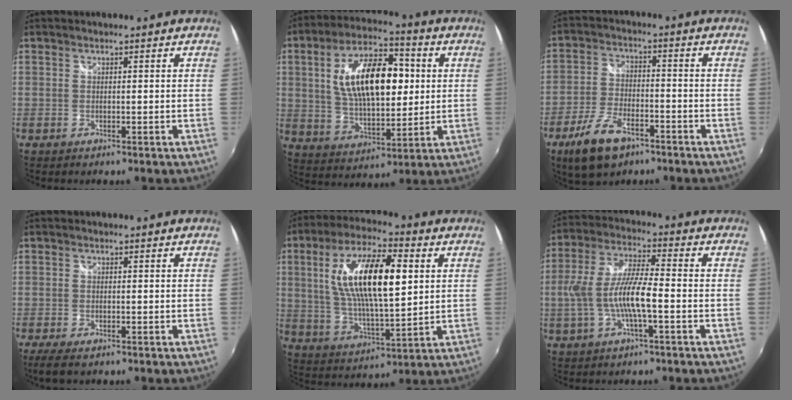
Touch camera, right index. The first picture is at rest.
{"total": 18.4, "force": [3.2, 9.1, 15.6], "torque": [-0.276, 0.021, 0.061]}
{"total": 10.6, "force": [-6.7, 4.5, 6.9], "torque": [-0.156, -0.012, -0.126]}
{"total": 3.7, "force": [-2.3, 1.4, 2.5], "torque": [-0.057, -0.013, -0.040]}
{"total": 18.8, "force": [4.4, 6.7, 17.0], "torque": [-0.315, 0.013, 0.083]}
{"total": 11.5, "force": [-2.5, 2.2, 11.0], "torque": [-0.223, -0.001, -0.044]}